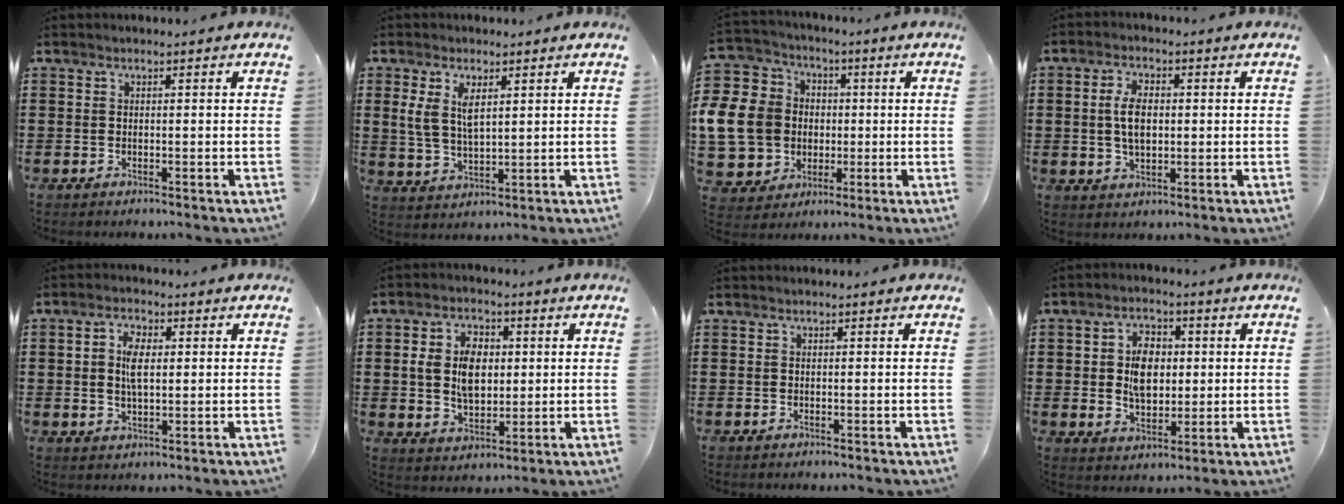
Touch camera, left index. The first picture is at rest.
{"total": 5.5, "force": [2.2, 2.5, 4.3], "torque": [-0.094, 0.007, 0.039]}
{"total": 12.5, "force": [-0.3, 11.4, 5.1], "torque": [-0.172, 0.018, -0.004]}
{"total": 5.4, "force": [0.5, 2.8, 4.6], "torque": [-0.091, 0.006, 0.003]}
{"total": 4.7, "force": [0.8, 2.3, 4.0], "torque": [-0.076, 0.008, 0.011]}
{"total": 7.5, "force": [1.2, 5.1, 5.4], "torque": [-0.123, 0.011, 0.015]}
{"total": 0.0}
{"total": 6.7, "force": [0.6, 4.3, 5.0], "torque": [-0.097, 0.009, 0.004]}